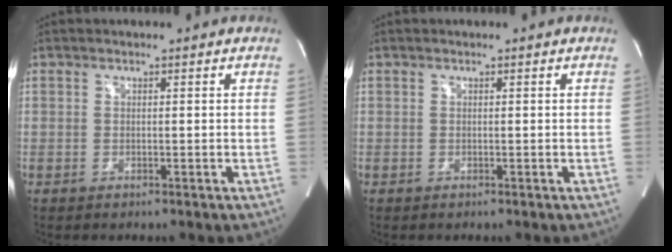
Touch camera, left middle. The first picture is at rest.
{"total": 0.0}